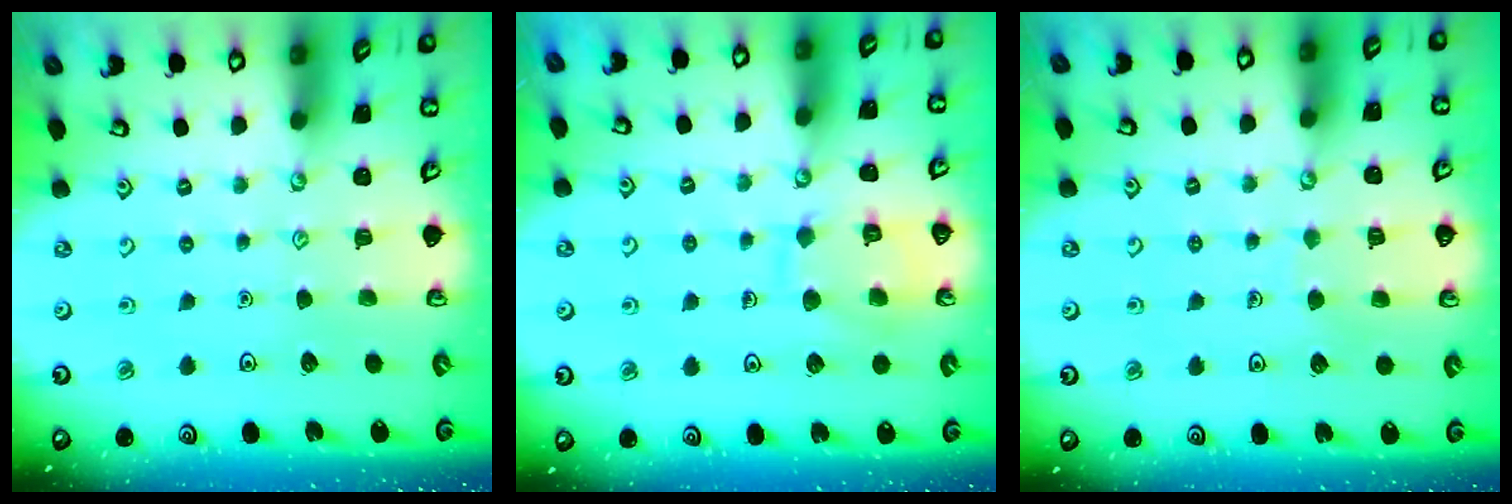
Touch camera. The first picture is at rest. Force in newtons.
{"total": 10.0, "press": 10.0, "slide": 0.4}
{"total": 3.5, "press": 3.5, "slide": 0.3}